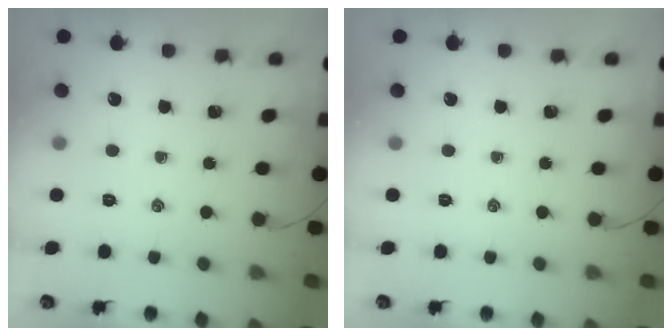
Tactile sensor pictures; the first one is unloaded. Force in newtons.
{"total": 0.0}